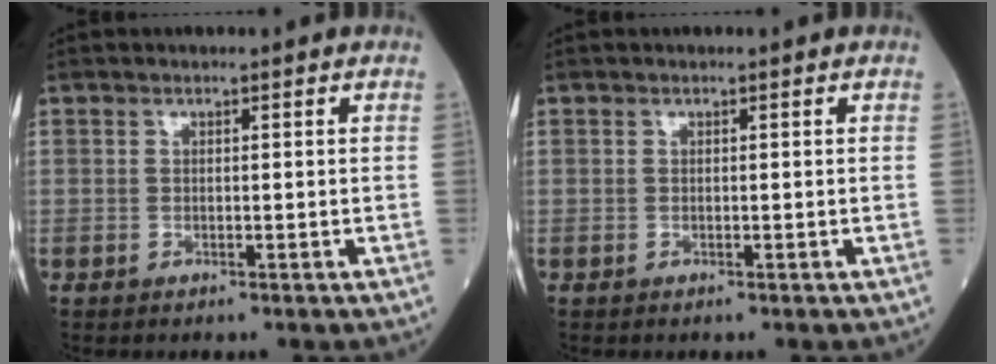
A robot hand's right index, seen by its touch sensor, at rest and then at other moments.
{"total": 0.0}